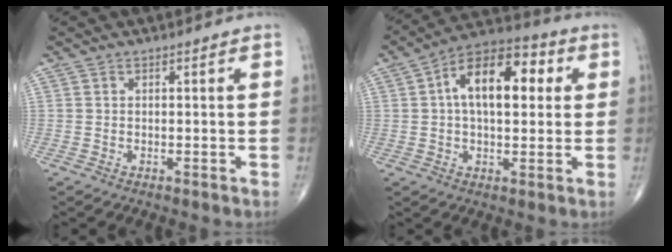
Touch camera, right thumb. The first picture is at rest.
{"total": 14.9, "force": [2.9, 8.0, 12.3], "torque": [-0.178, 0.027, 0.037]}